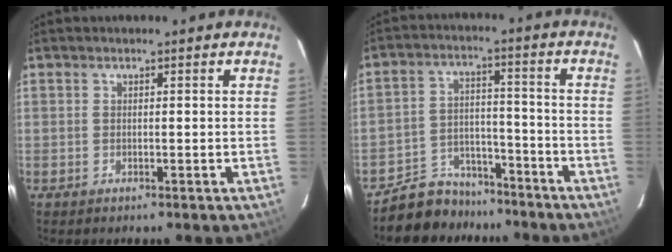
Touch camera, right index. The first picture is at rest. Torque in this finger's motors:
{"motor_torque": [0.28, -0.42, -0.08, -0.10]}